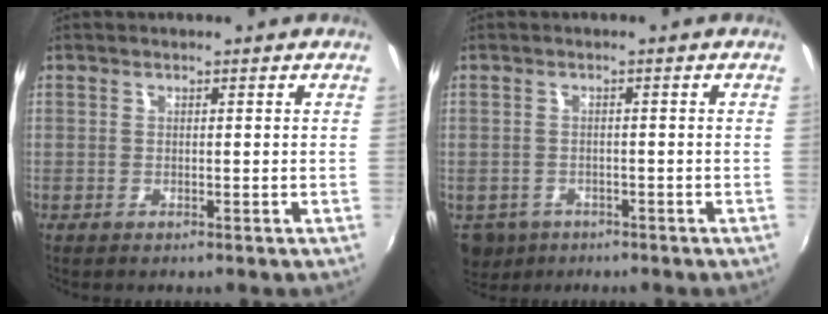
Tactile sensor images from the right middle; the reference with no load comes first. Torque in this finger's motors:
{"motor_torque": [0.32, -0.36, -0.01, -0.01]}